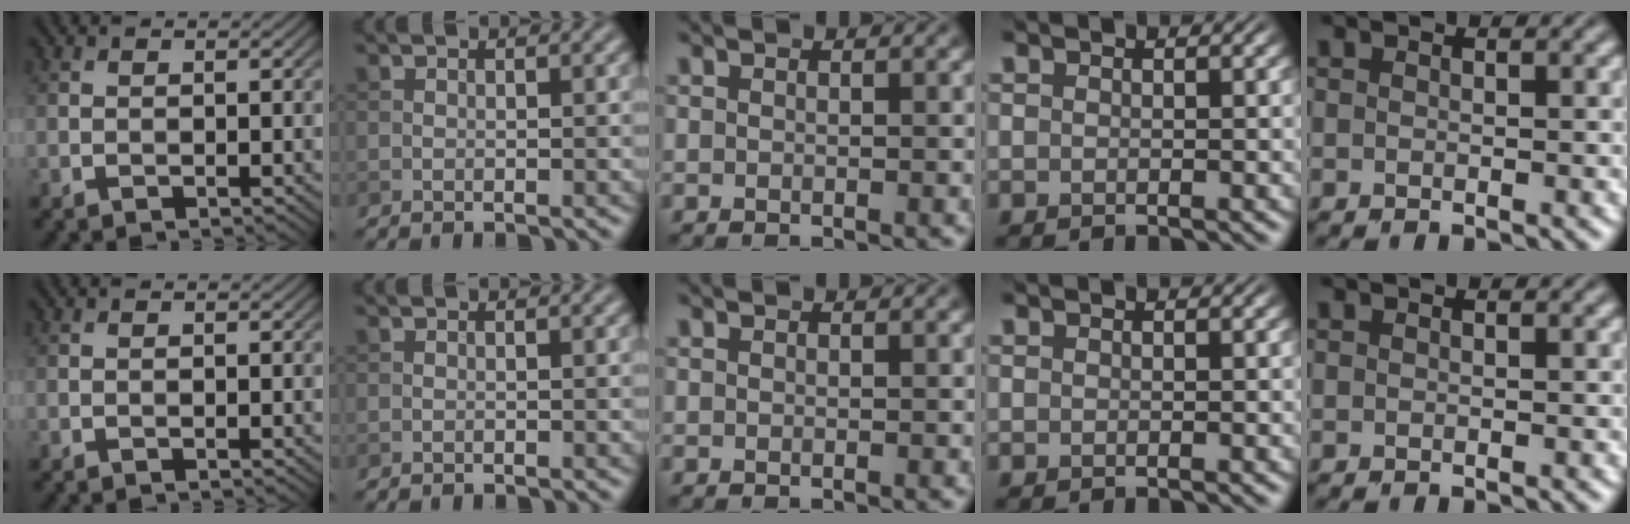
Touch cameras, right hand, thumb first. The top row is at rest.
{}